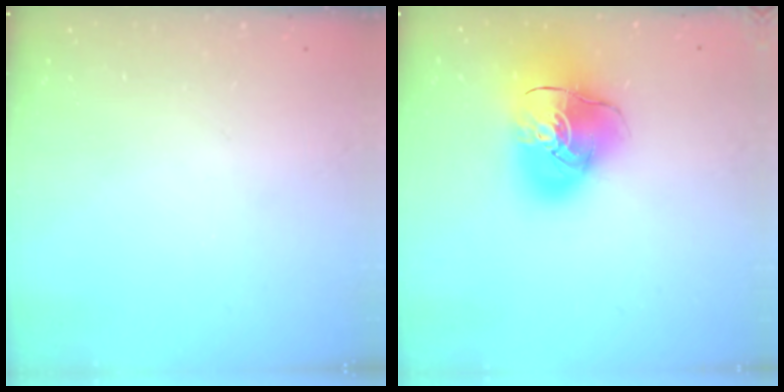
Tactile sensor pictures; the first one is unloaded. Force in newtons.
{"total": 18.1, "press": 17.9, "slide": 2.7}